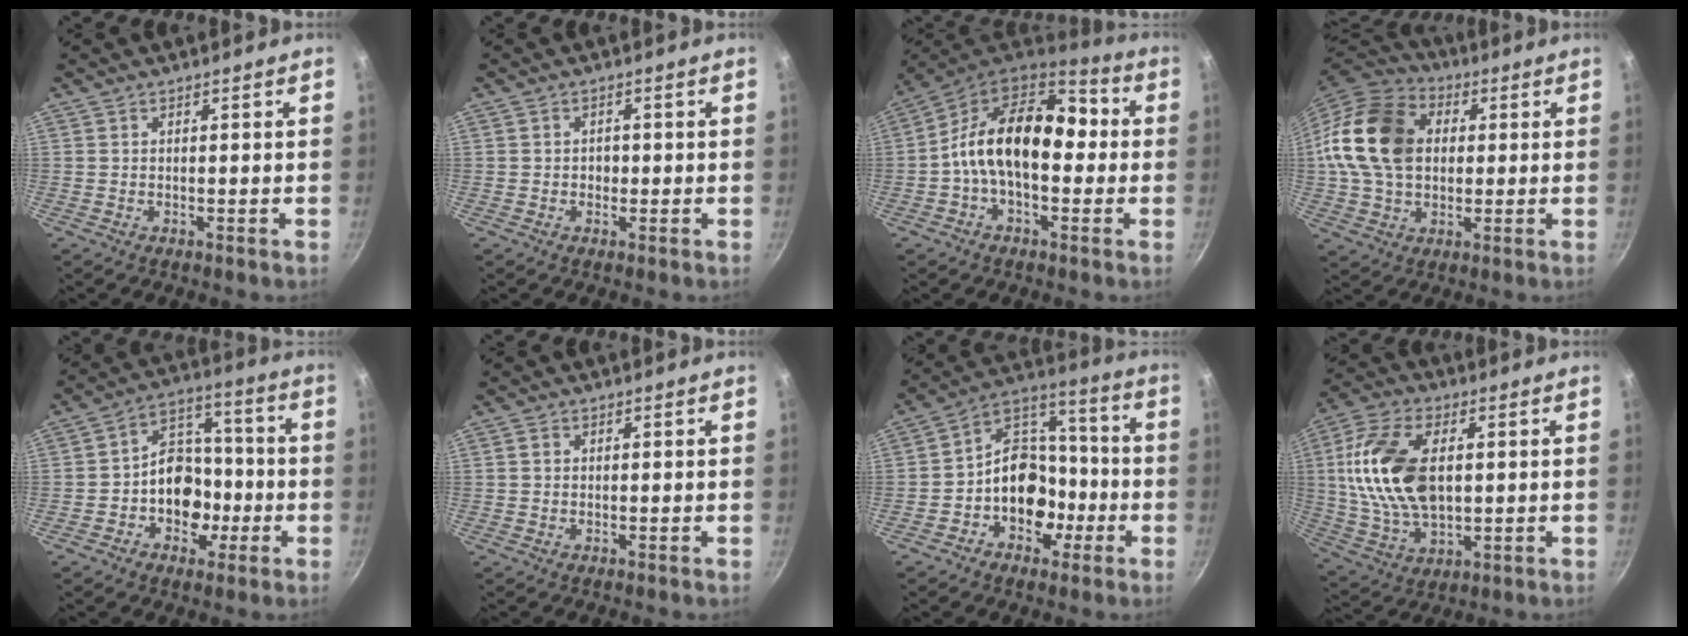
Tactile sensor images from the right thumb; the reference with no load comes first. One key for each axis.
{"total": 1.8, "fx": -0.3, "fy": 1.6, "fz": 0.8, "tx": -0.002, "ty": 0.005, "tz": -0.005}
{"total": 17.8, "fx": -0.3, "fy": 11.2, "fz": 13.9, "tx": -0.193, "ty": 0.046, "tz": -0.032}
{"total": 19.4, "fx": 2.6, "fy": 14.2, "fz": 12.9, "tx": -0.229, "ty": 0.026, "tz": 0.037}
{"total": 12.6, "fx": -3.2, "fy": 9.9, "fz": 7.2, "tx": -0.055, "ty": 0.047, "tz": -0.059}
{"total": 1.2, "fx": 0.3, "fy": 1.1, "fz": 0.5, "tx": -0.007, "ty": 0.003, "tz": 0.002}
{"total": 14.3, "fx": -4.3, "fy": 11.0, "fz": 8.0, "tx": -0.062, "ty": 0.065, "tz": -0.080}
{"total": 18.3, "fx": 2.5, "fy": 10.9, "fz": 14.5, "tx": -0.270, "ty": 0.000, "tz": 0.048}